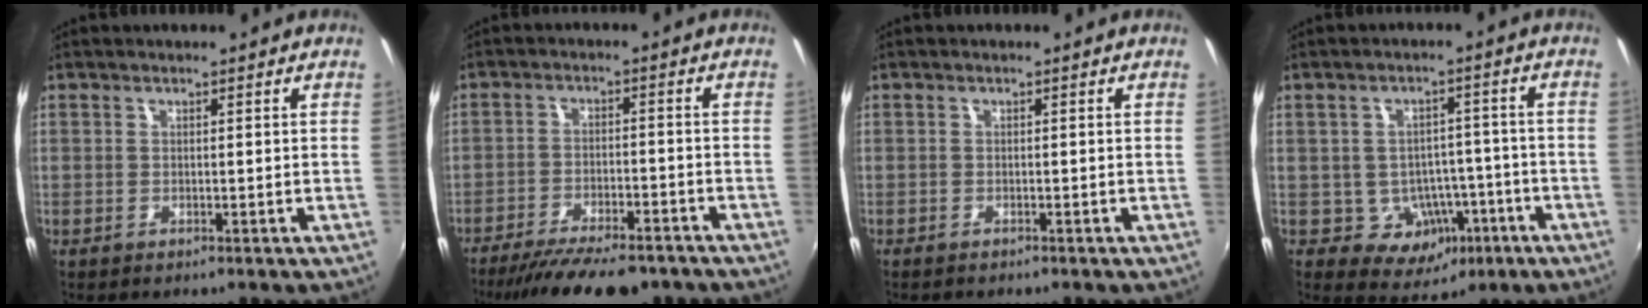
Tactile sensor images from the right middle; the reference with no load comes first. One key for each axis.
{"total": 15.0, "fx": -12.1, "fy": 4.3, "fz": 7.9, "tx": -0.160, "ty": -0.033, "tz": -0.182}
{"total": 0.7, "fx": -0.6, "fy": 0.2, "fz": 0.1, "tx": -0.005, "ty": -0.003, "tz": -0.011}
{"total": 8.1, "fx": -3.1, "fy": 6.9, "fz": 2.9, "tx": -0.062, "ty": 0.019, "tz": -0.020}